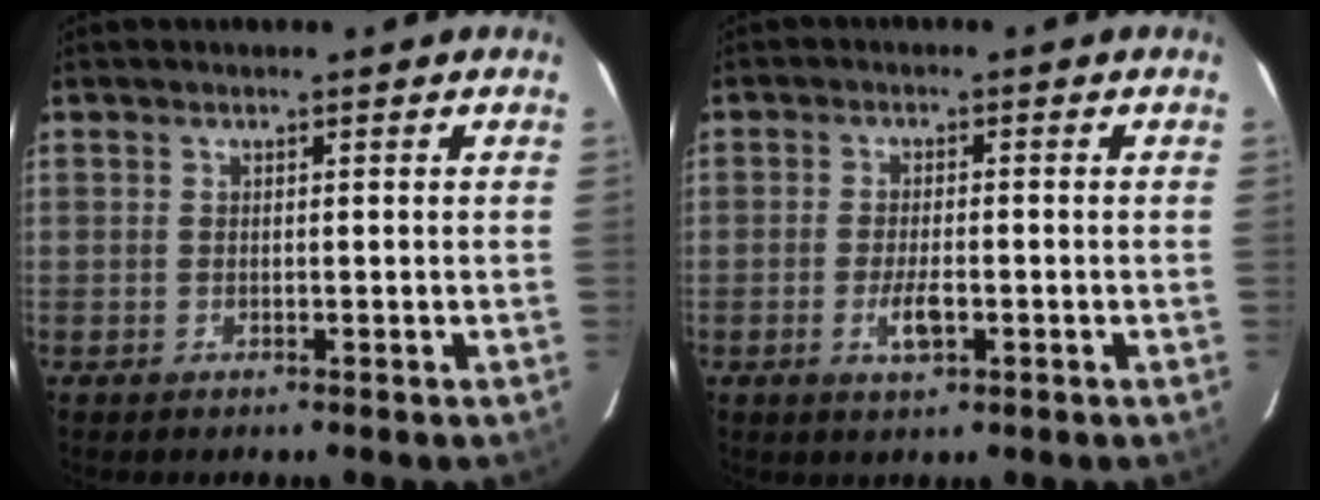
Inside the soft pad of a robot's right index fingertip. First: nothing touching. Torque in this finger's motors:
{"motor_torque": [0.62, -0.04, 0.26, 0.04]}